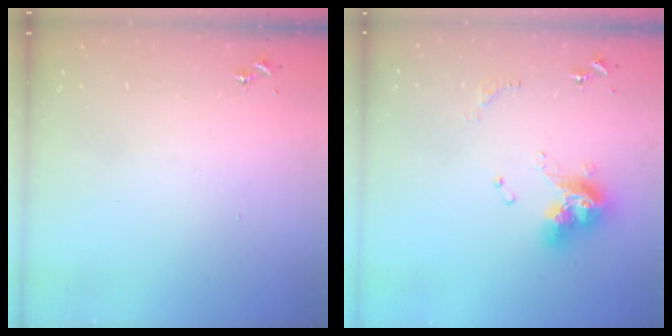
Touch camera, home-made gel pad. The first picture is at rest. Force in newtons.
{"total": 13.2, "press": 13.2, "slide": 0.8}